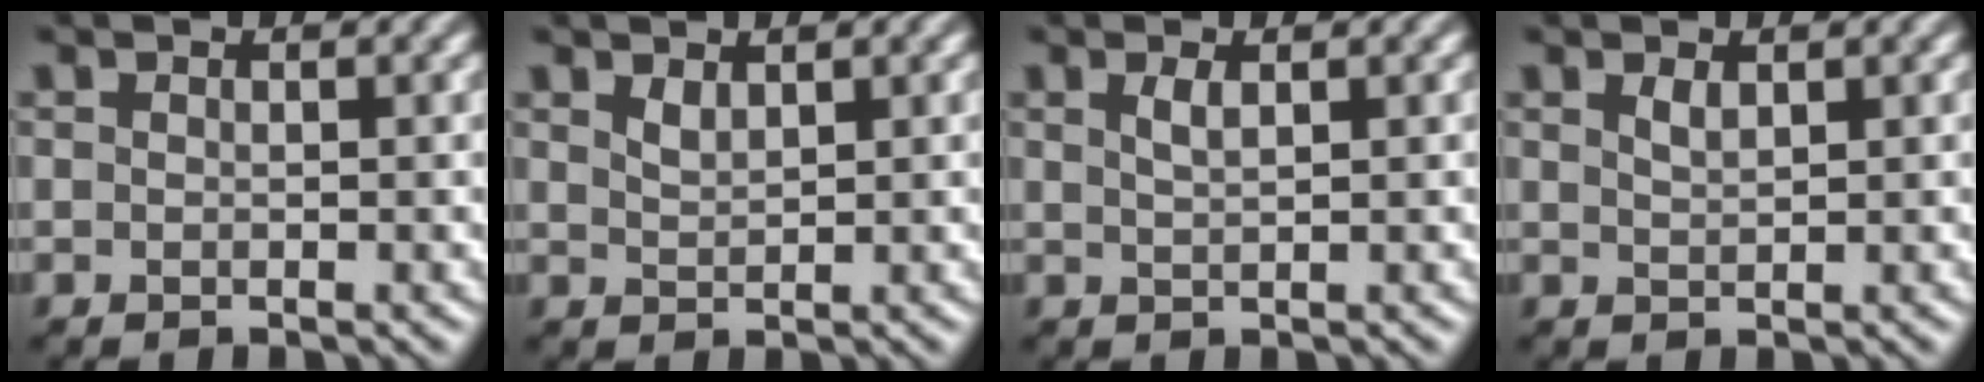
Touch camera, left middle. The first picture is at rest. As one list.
[{"total": 1.1, "force": [0.9, 0.3, 0.6], "torque": [-0.014, -0.001, 0.021]}, {"total": 1.3, "force": [0.6, 0.4, 1.0], "torque": [-0.020, 0.003, 0.012]}, {"total": 1.0, "force": [0.7, 0.3, 0.6], "torque": [-0.013, 0.000, 0.014]}]